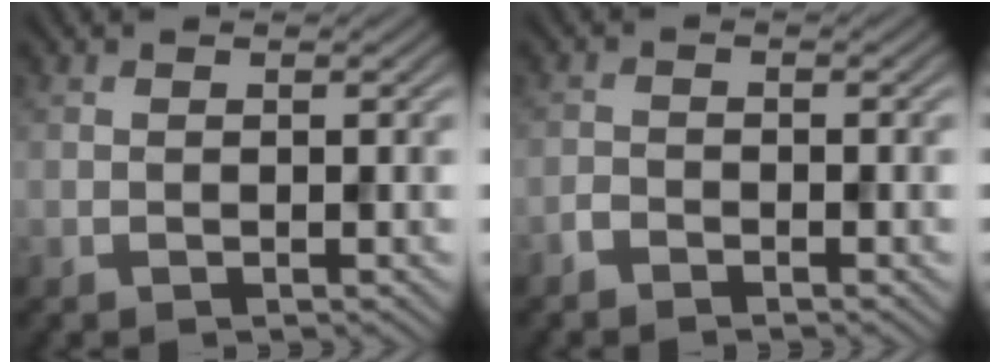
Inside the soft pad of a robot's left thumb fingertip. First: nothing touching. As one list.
[{"total": 1.3, "force": [-1.2, 0.4, 0.4], "torque": [-0.009, 0.000, -0.029]}]